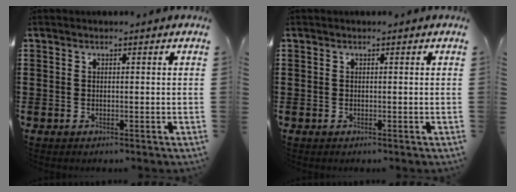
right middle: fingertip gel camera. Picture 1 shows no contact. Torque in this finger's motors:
{"motor_torque": [0.00, 0.00, 0.00, -0.01]}